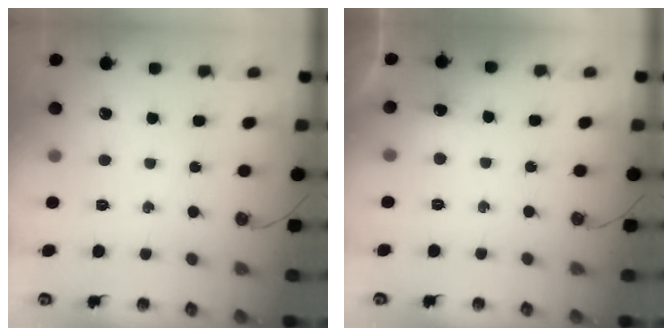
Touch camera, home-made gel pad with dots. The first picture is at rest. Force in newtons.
{"total": 5.9, "press": 5.4, "slide": 2.2}